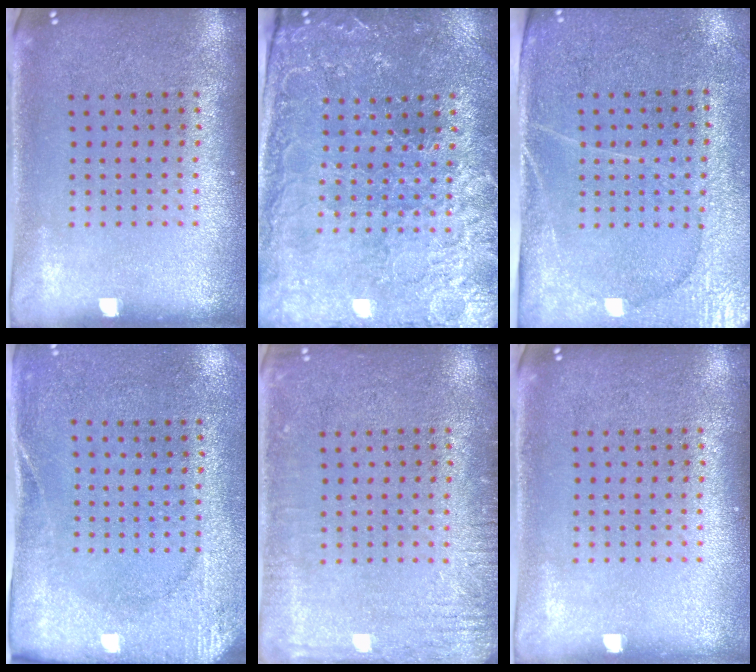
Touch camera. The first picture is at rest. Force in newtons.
{"total": 1.7, "press": 1.7, "slide": 0.3}
{"total": 3.0, "press": 2.8, "slide": 1.2}
{"total": 2.6, "press": 2.1, "slide": 1.6}
{"total": 2.5, "press": 2.5, "slide": 0.3}
{"total": 0.0}